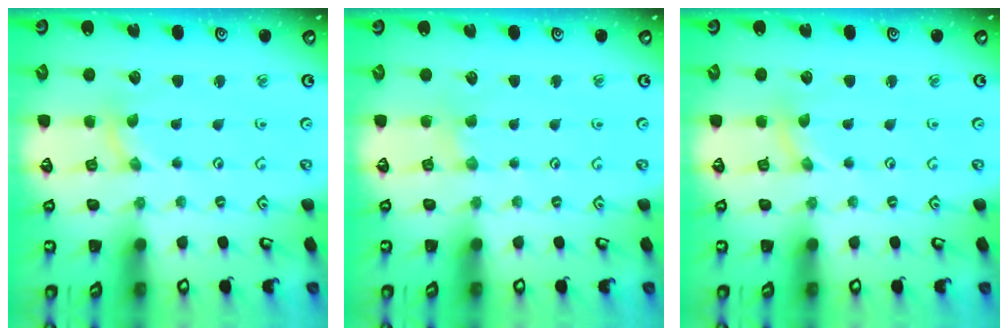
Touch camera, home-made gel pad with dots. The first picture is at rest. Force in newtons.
{"total": 0.9, "press": 0.9, "slide": 0.2}
{"total": 0.0}